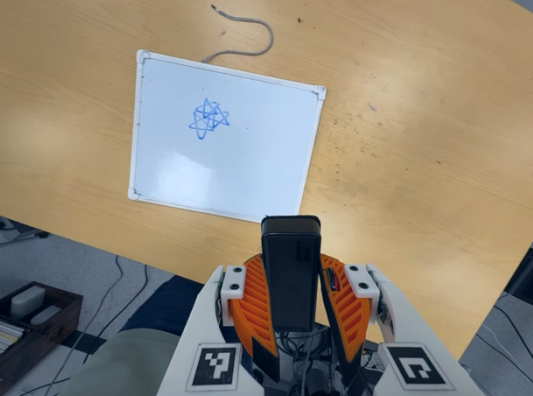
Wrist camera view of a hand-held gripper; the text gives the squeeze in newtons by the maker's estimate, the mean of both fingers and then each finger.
{"total": 10.3, "left": 8.4, "right": 12.3}